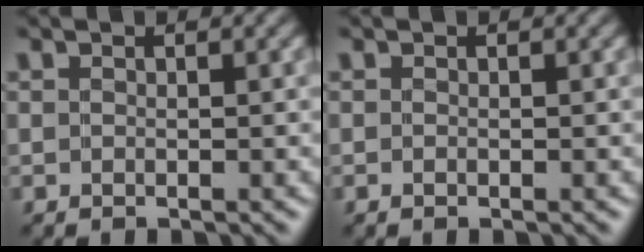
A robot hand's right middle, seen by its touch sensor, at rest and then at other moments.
{"total": 0.0}